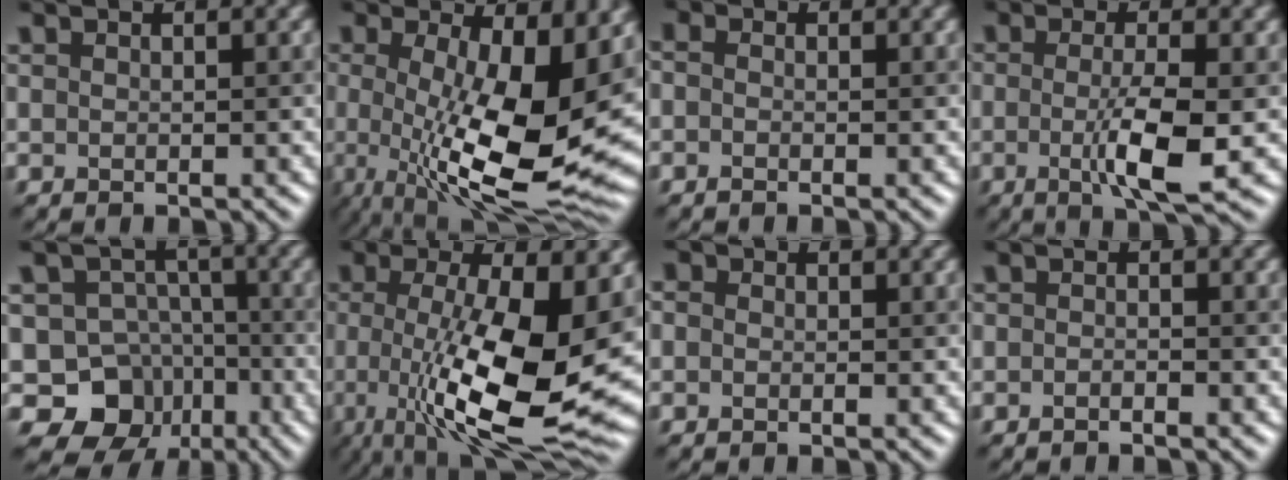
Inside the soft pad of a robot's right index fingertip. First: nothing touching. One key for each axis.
{"total": 13.9, "fx": -0.5, "fy": 5.3, "fz": 12.9, "tx": -0.195, "ty": -0.021, "tz": 0.000}
{"total": 1.6, "fx": 0.0, "fy": 1.3, "fz": 0.9, "tx": -0.010, "ty": 0.005, "tz": -0.022}
{"total": 4.9, "fx": -0.8, "fy": 1.1, "fz": 4.7, "tx": -0.085, "ty": -0.004, "tz": -0.014}
{"total": 8.7, "fx": -3.7, "fy": 7.4, "fz": 2.4, "tx": -0.023, "ty": 0.017, "tz": -0.085}
{"total": 13.4, "fx": -1.9, "fy": 4.5, "fz": 12.5, "tx": -0.205, "ty": -0.024, "tz": -0.024}
{"total": 1.3, "fx": 0.2, "fy": 1.1, "fz": 0.7, "tx": -0.007, "ty": 0.006, "tz": -0.013}
{"total": 1.1, "fx": -0.8, "fy": 0.3, "fz": 0.7, "tx": -0.004, "ty": 0.003, "tz": -0.016}